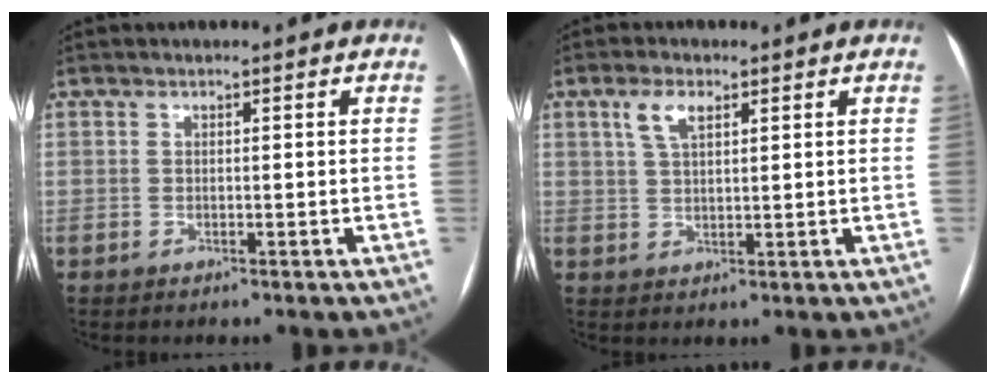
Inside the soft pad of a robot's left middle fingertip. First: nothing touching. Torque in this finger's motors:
{"motor_torque": [0.63, -0.63, 0.38, 0.05]}